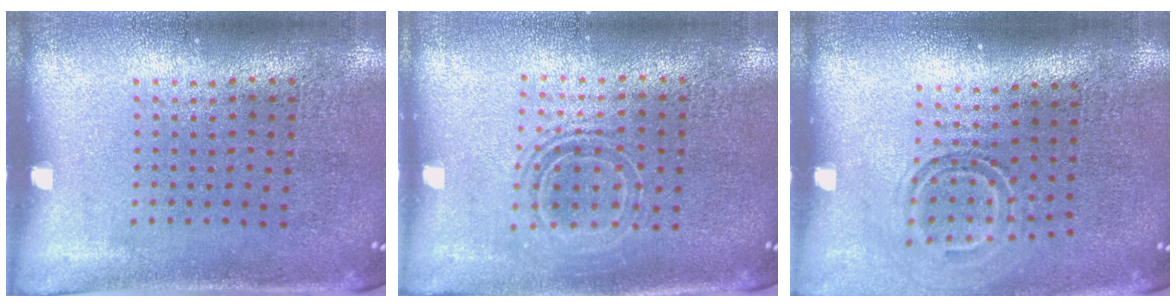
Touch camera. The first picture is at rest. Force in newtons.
{"total": 1.7, "press": 1.3, "slide": 1.0}
{"total": 1.7, "press": 1.1, "slide": 1.3}